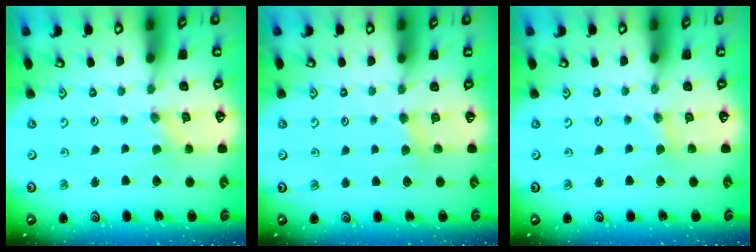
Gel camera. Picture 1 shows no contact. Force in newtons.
{"total": 2.9, "press": 2.9, "slide": 0.5}
{"total": 1.3, "press": 1.2, "slide": 0.3}